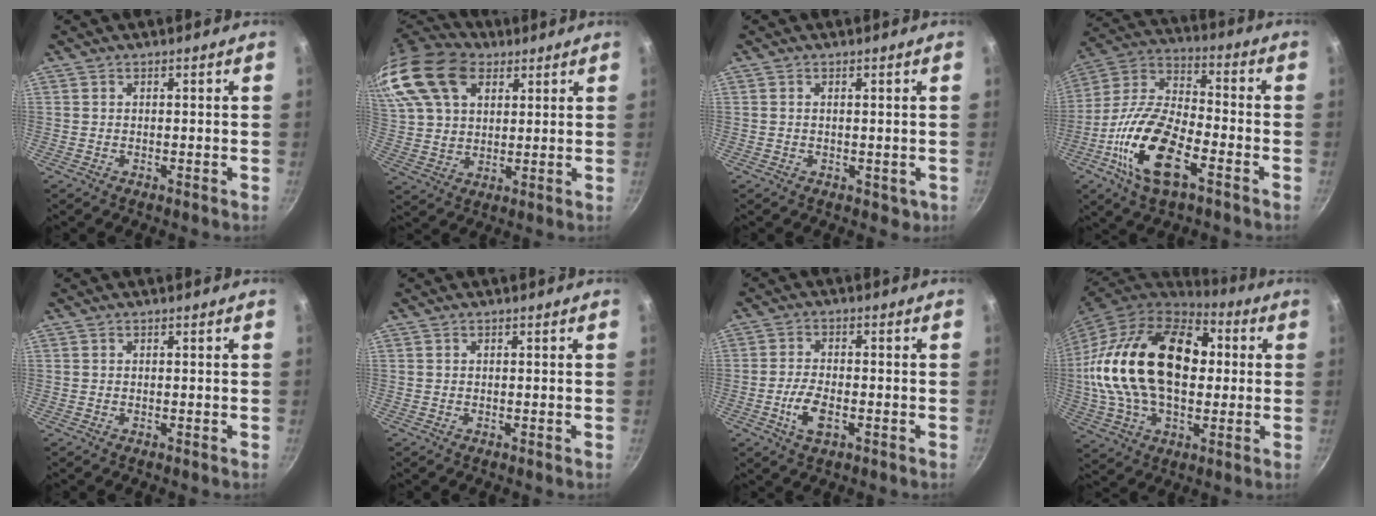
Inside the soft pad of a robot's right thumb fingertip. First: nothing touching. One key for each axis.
{"total": 22.7, "fx": 11.0, "fy": 14.8, "fz": 13.3, "tx": -0.283, "ty": 0.014, "tz": 0.202}
{"total": 2.1, "fx": 0.1, "fy": 1.4, "fz": 1.5, "tx": -0.014, "ty": -0.001, "tz": 0.005}
{"total": 19.0, "fx": -7.7, "fy": 8.5, "fz": 15.2, "tx": -0.292, "ty": 0.036, "tz": -0.162}
{"total": 0.0}
{"total": 0.0}
{"total": 6.1, "fx": -2.1, "fy": 2.9, "fz": 4.9, "tx": -0.098, "ty": 0.011, "tz": -0.041}
{"total": 29.3, "fx": 3.2, "fy": 18.2, "fz": 22.8, "tx": -0.400, "ty": 0.031, "tz": 0.046}